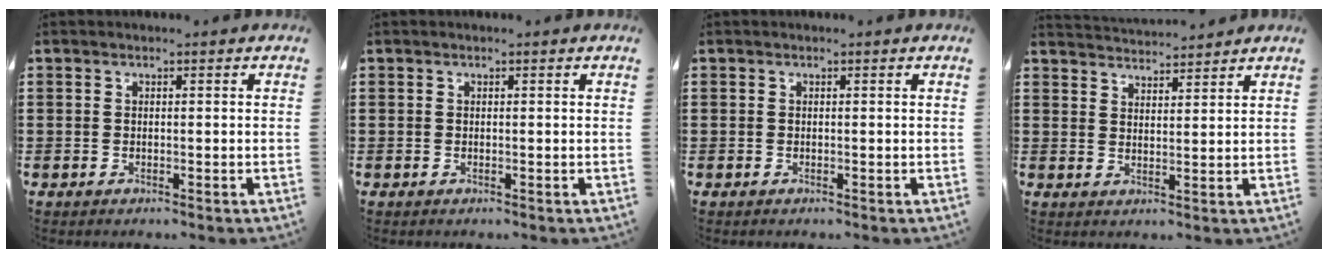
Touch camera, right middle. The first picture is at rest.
{"total": 0.0}
{"total": 0.0}
{"total": 3.1, "force": [3.1, 0.0, -0.3], "torque": [-0.004, -0.011, 0.058]}